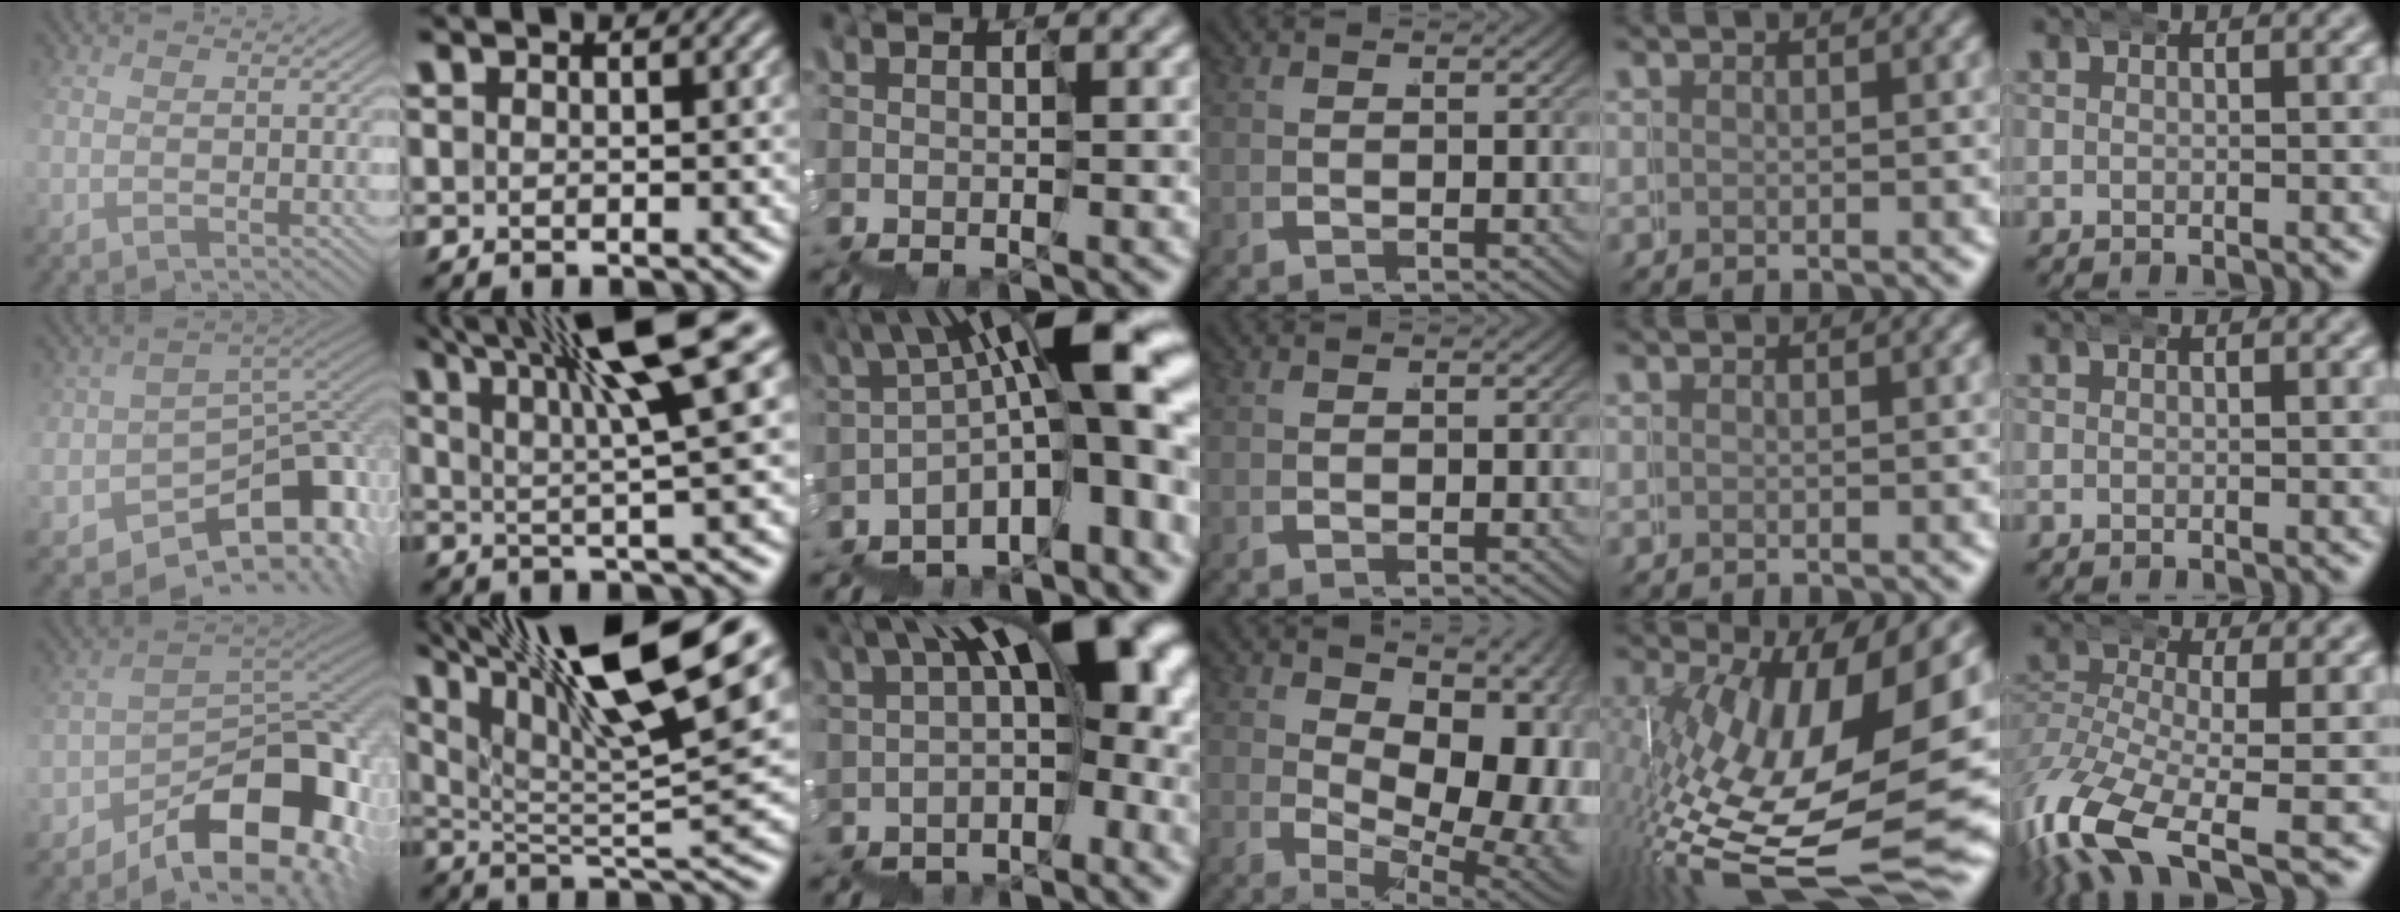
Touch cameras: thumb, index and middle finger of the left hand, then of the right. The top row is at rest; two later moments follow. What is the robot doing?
{"motion": "wrap", "object": "duck tape"}